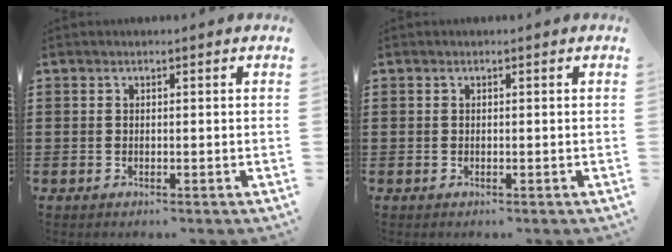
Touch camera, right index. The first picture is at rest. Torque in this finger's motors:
{"motor_torque": [-0.11, 0.01, 0.01, -0.01]}